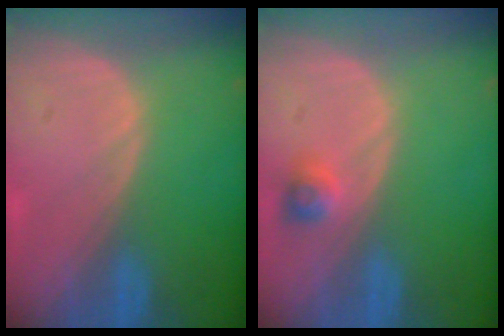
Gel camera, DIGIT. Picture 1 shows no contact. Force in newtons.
{"total": 2.3, "press": 2.2, "slide": 0.3}